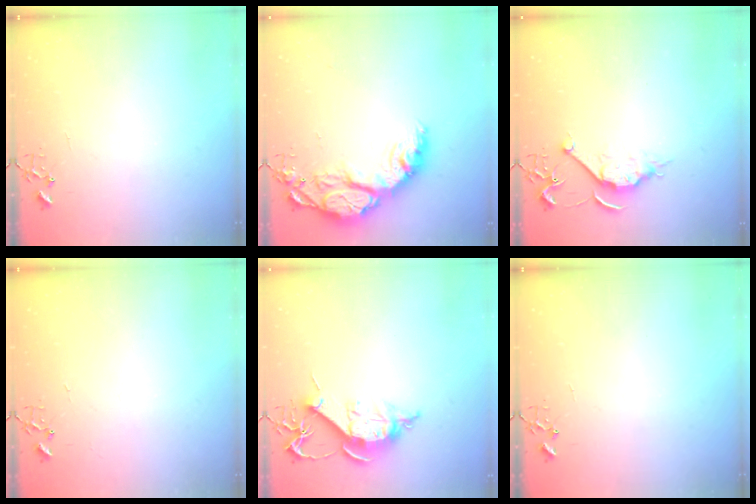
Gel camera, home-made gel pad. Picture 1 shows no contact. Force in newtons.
{"total": 18.6, "press": 18.5, "slide": 1.4}
{"total": 7.7, "press": 7.6, "slide": 0.8}
{"total": 1.5, "press": 1.5, "slide": 0.3}
{"total": 12.5, "press": 12.5, "slide": 0.7}
{"total": 0.0}